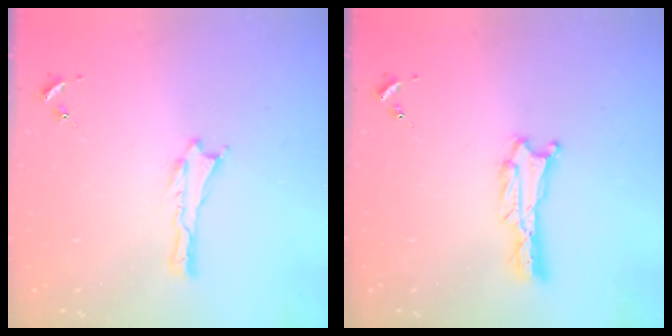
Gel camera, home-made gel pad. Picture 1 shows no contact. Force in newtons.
{"total": 0.7, "press": 0.7, "slide": 0.1}